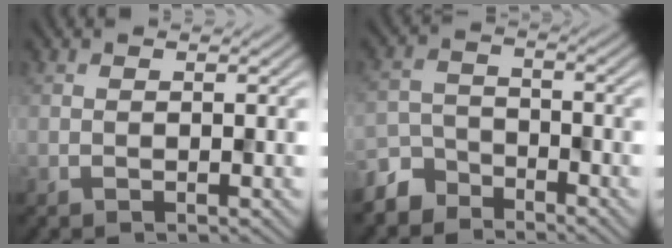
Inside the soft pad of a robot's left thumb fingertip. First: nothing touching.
{"total": 5.3, "force": [-4.6, 2.5, 1.1], "torque": [-0.027, -0.003, -0.104]}